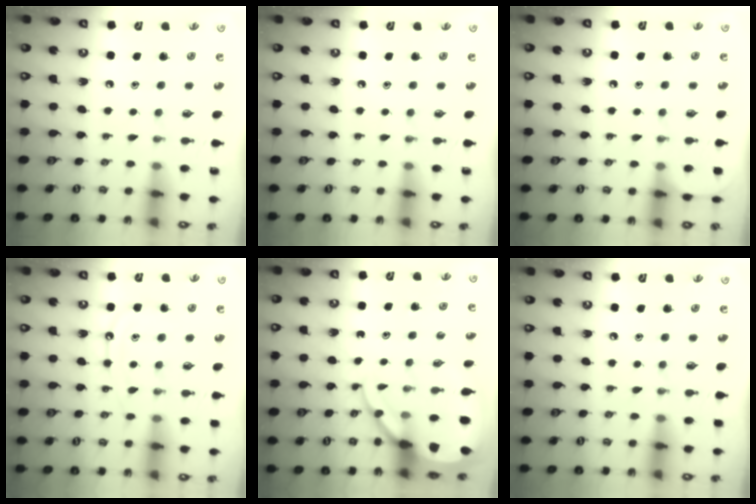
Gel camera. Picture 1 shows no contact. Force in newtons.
{"total": 0.0}
{"total": 3.7, "press": 3.6, "slide": 0.5}
{"total": 9.4, "press": 9.3, "slide": 1.0}
{"total": 8.9, "press": 8.9, "slide": 0.8}
{"total": 2.8, "press": 2.8, "slide": 0.5}